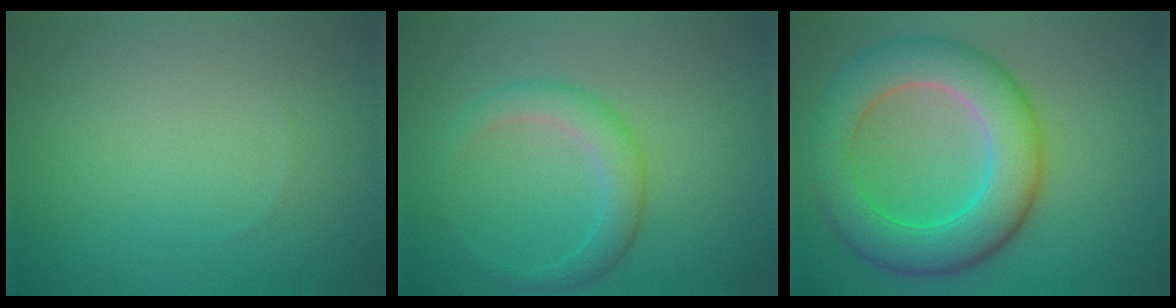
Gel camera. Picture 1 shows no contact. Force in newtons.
{"total": 2.9, "press": 2.9, "slide": 0.1}
{"total": 8.8, "press": 8.8, "slide": 0.4}